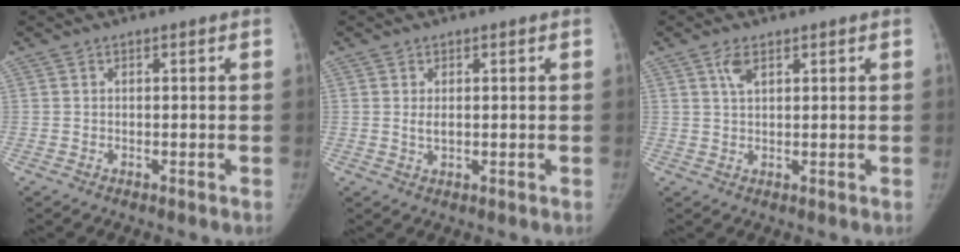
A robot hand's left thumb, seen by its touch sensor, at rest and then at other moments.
{"total": 1.8, "force": [0.4, 1.1, 1.3], "torque": [-0.021, -0.005, 0.009]}
{"total": 2.8, "force": [1.6, 1.5, 1.8], "torque": [-0.032, -0.003, 0.034]}